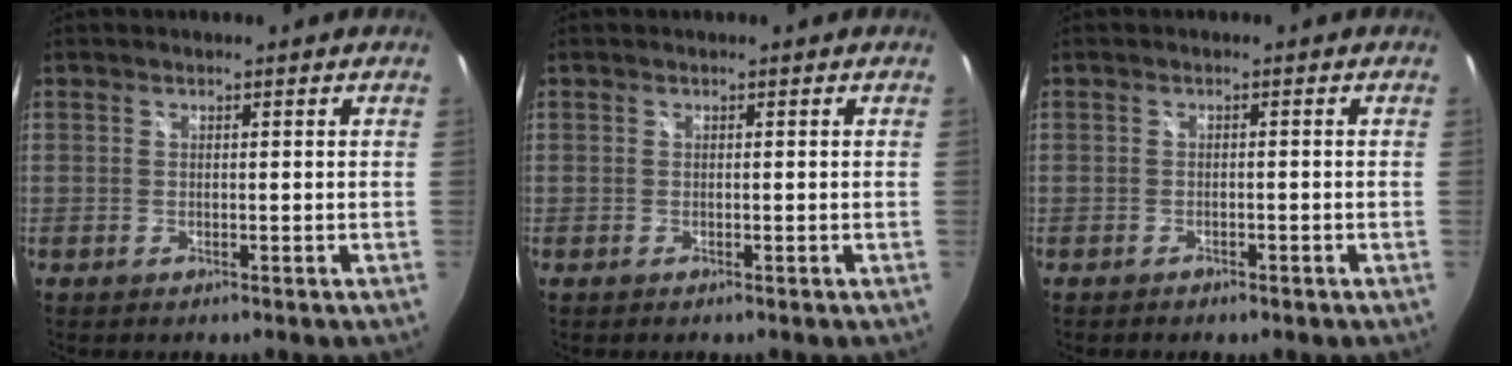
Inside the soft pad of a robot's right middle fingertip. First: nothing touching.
{"total": 0.0}
{"total": 1.9, "force": [-1.5, 0.8, 0.8], "torque": [-0.017, -0.007, -0.022]}